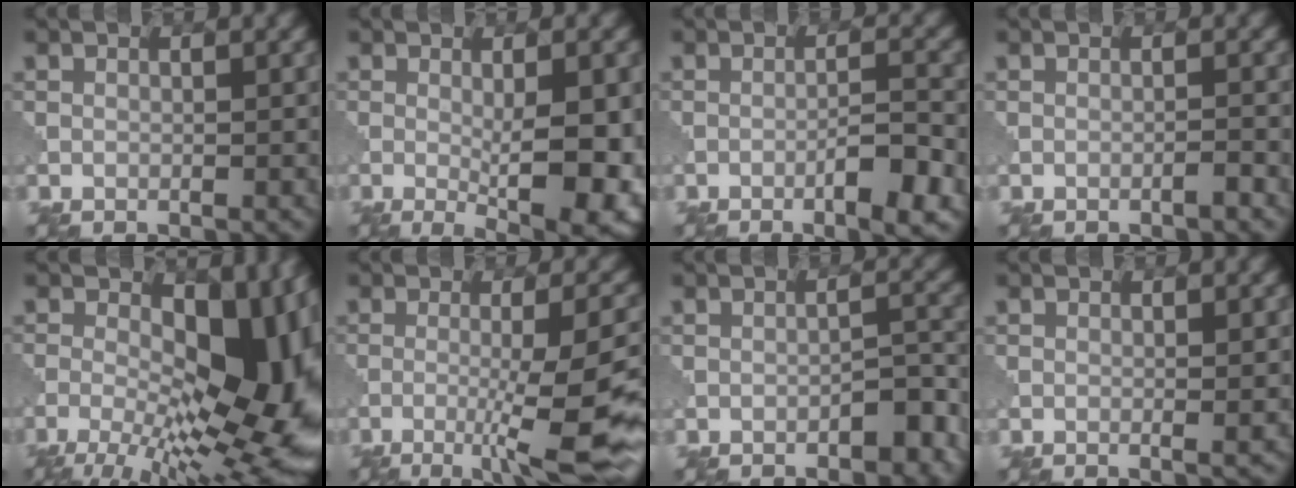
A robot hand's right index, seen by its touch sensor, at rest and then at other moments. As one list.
[{"total": 8.7, "force": [-1.1, 2.5, 8.2], "torque": [-0.120, -0.018, -0.006]}, {"total": 4.3, "force": [-2.0, 0.6, 3.8], "torque": [-0.062, 0.006, -0.035]}, {"total": 0.8, "force": [-0.6, -0.1, 0.5], "torque": [-0.009, 0.006, -0.014]}, {"total": 15.1, "force": [-2.1, 7.5, 13.0], "torque": [-0.185, 0.003, -0.033]}, {"total": 10.4, "force": [-3.6, 1.9, 9.6], "torque": [-0.138, -0.001, -0.055]}, {"total": 2.9, "force": [-1.8, 1.1, 2.0], "torque": [-0.026, 0.010, -0.026]}, {"total": 0.7, "force": [0.0, 0.0, 0.7], "torque": [-0.010, -0.001, -0.002]}]